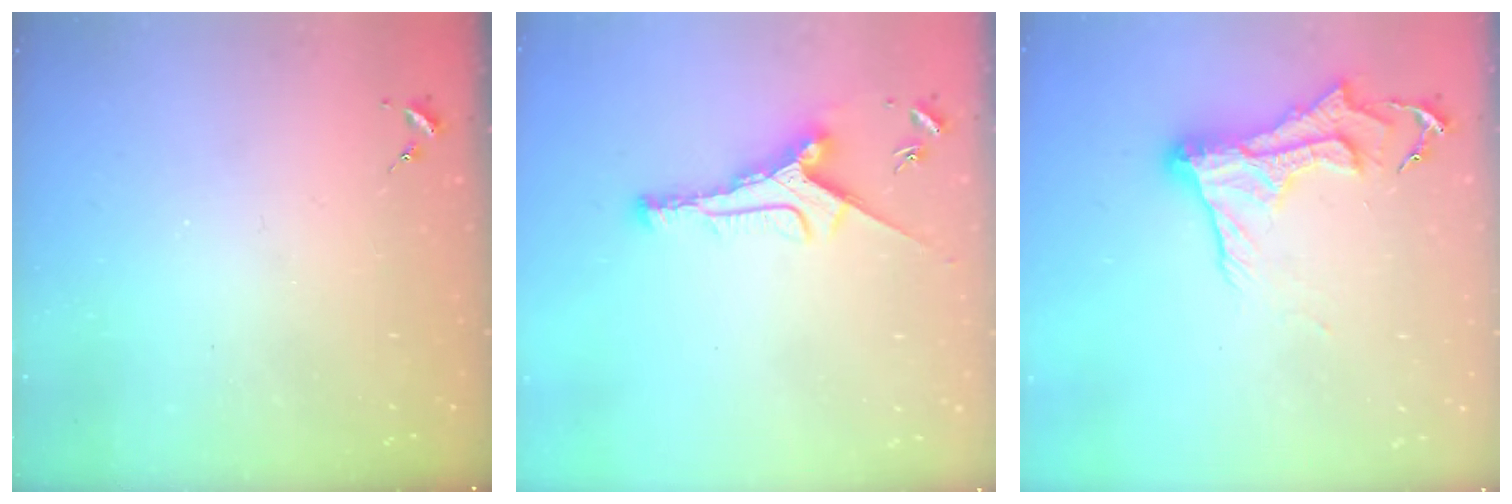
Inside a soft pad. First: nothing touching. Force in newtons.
{"total": 10.0, "press": 10.0, "slide": 0.5}
{"total": 13.1, "press": 13.1, "slide": 1.5}